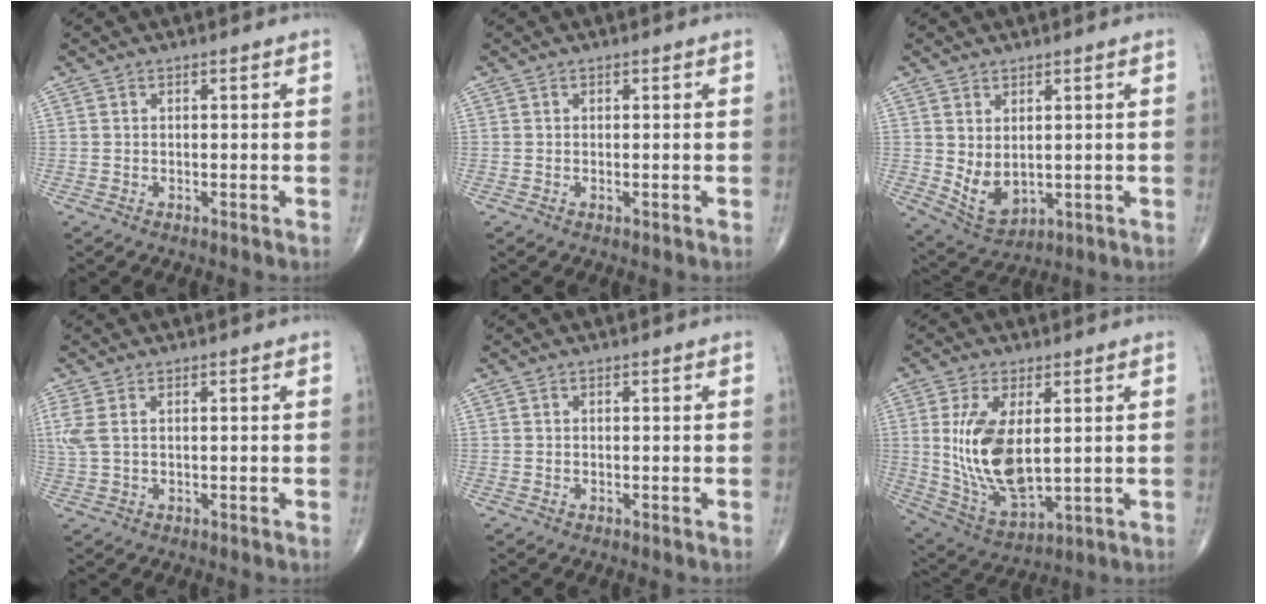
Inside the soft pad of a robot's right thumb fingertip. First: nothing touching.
{"total": 0.0}
{"total": 6.5, "force": [0.6, 4.0, 5.0], "torque": [-0.084, -0.014, 0.034]}
{"total": 3.6, "force": [1.0, 1.5, 3.1], "torque": [-0.102, 0.010, 0.029]}
{"total": 0.0}
{"total": 14.6, "force": [1.9, 7.1, 12.6], "torque": [-0.244, -0.022, 0.055]}